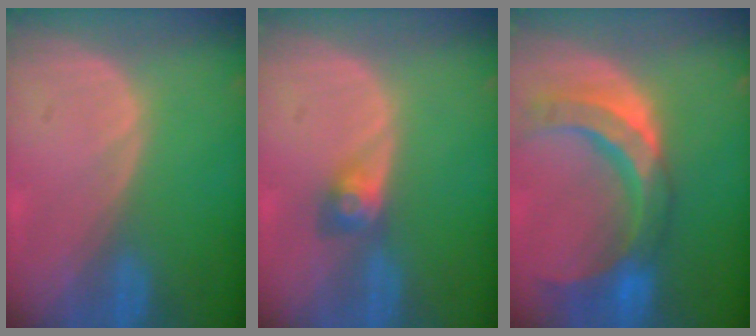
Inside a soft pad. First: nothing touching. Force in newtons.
{"total": 3.0, "press": 2.6, "slide": 1.5}
{"total": 11.3, "press": 9.6, "slide": 6.1}